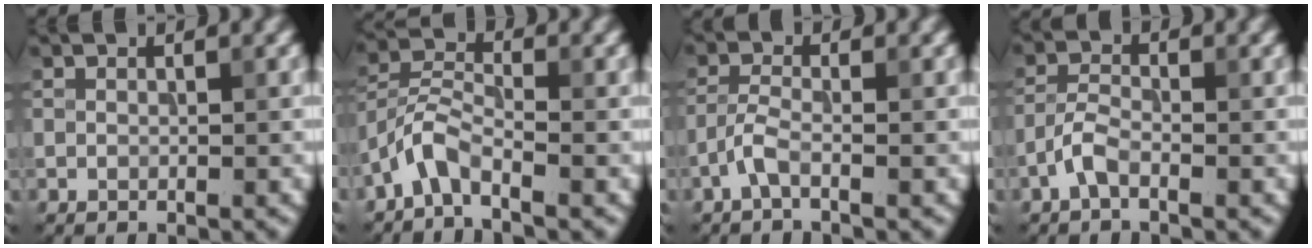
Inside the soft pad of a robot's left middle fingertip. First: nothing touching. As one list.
[{"total": 3.0, "force": [-2.3, 0.8, 1.8], "torque": [-0.041, 0.011, -0.055]}, {"total": 1.9, "force": [-1.1, 0.4, 1.5], "torque": [-0.035, 0.004, -0.031]}, {"total": 2.1, "force": [-1.3, 0.8, 1.5], "torque": [-0.032, 0.007, -0.034]}]